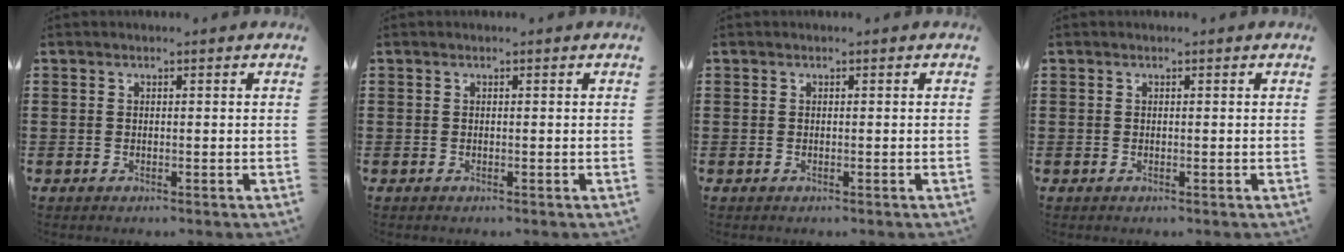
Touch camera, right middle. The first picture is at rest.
{"total": 0.0}
{"total": 0.0}
{"total": 0.0}